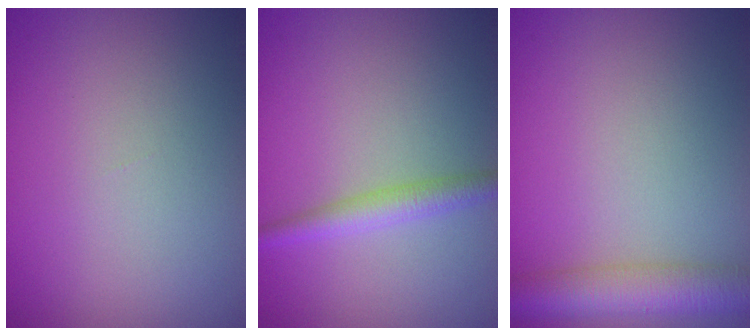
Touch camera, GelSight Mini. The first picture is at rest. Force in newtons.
{"total": 2.4, "press": 2.4, "slide": 0.0}
{"total": 5.1, "press": 5.1, "slide": 0.2}